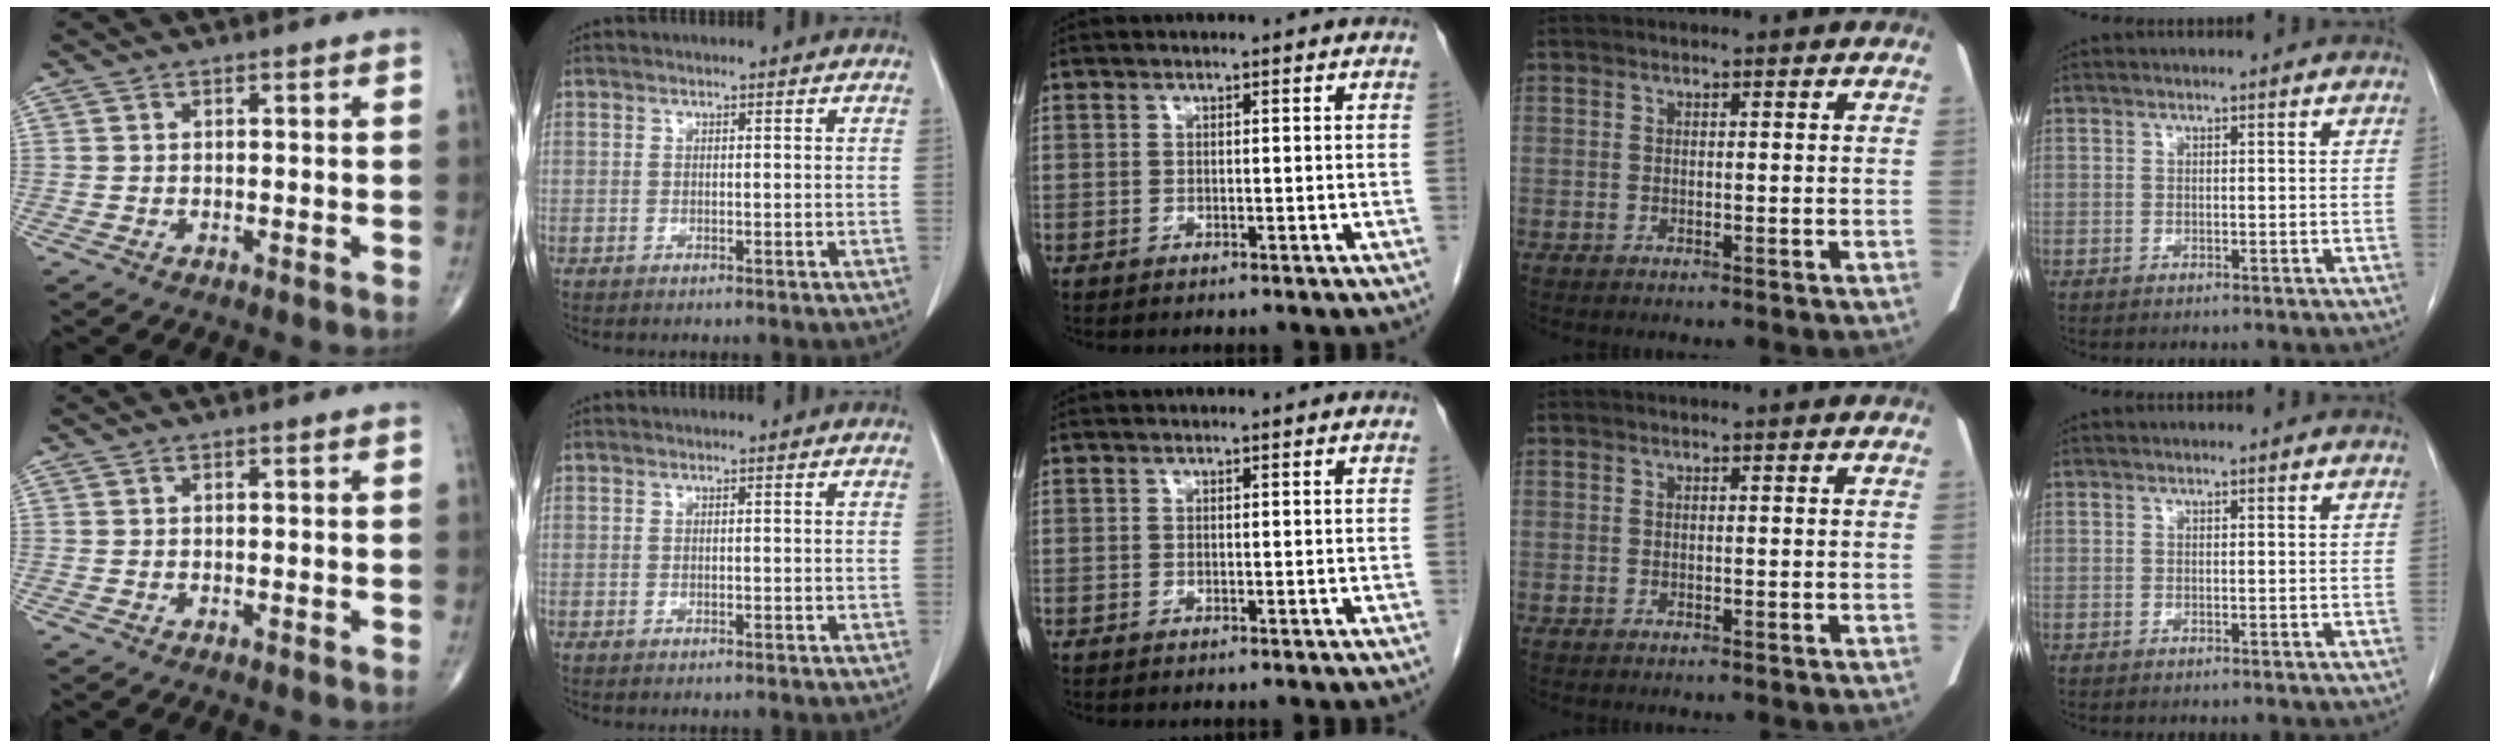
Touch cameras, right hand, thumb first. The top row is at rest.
{}